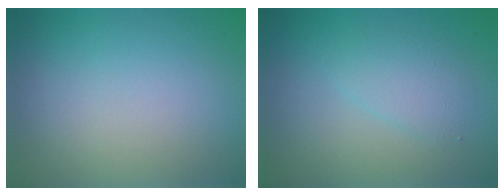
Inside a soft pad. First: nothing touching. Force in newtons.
{"total": 2.0, "press": 2.0, "slide": 0.1}